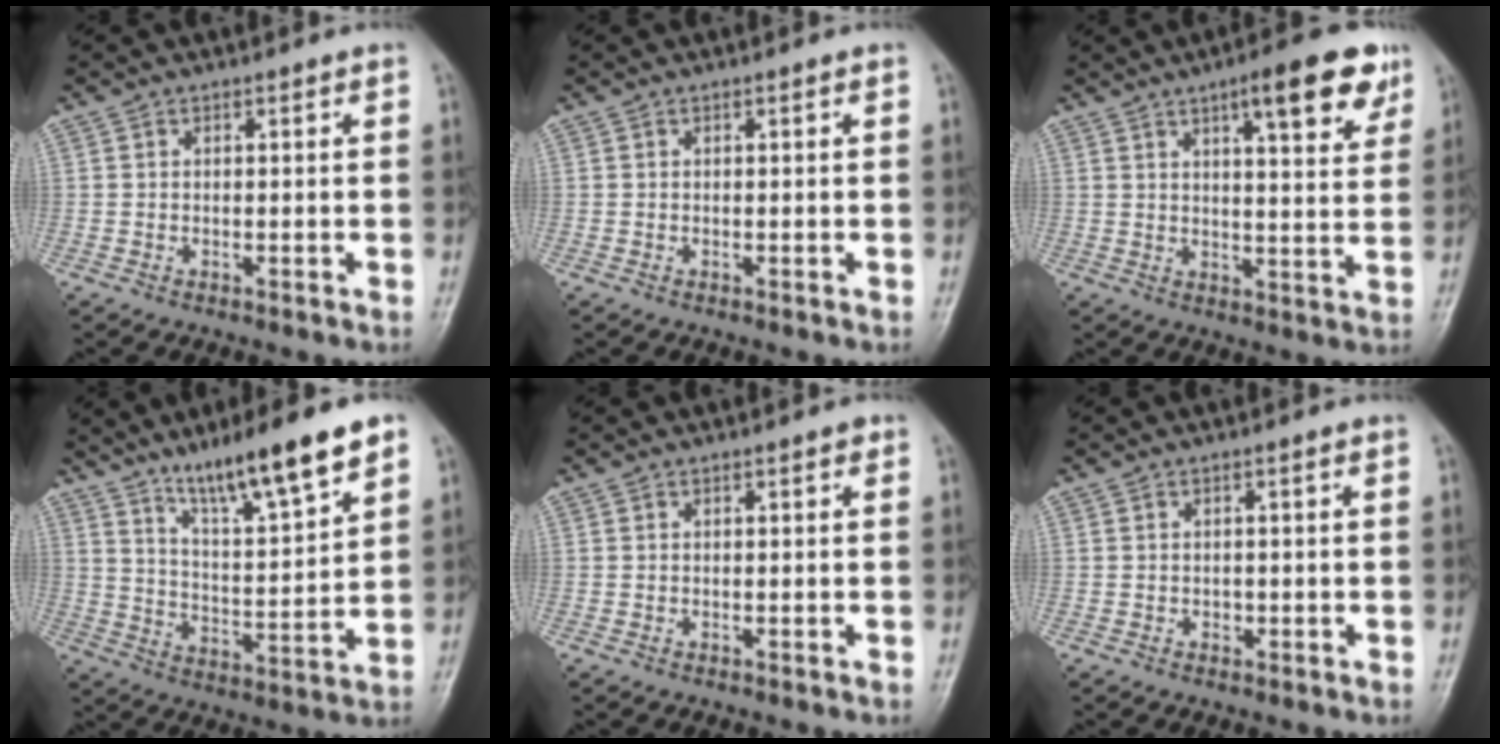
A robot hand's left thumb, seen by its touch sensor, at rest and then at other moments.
{"total": 0.0}
{"total": 12.3, "force": [6.9, 3.3, 9.6], "torque": [-0.106, -0.026, 0.091]}
{"total": 15.1, "force": [10.4, 2.2, 10.8], "torque": [-0.170, -0.055, 0.180]}
{"total": 0.7, "force": [0.4, 0.2, 0.5], "torque": [-0.008, 0.000, 0.002]}
{"total": 0.9, "force": [-0.2, 0.7, 0.5], "torque": [-0.002, 0.002, -0.002]}